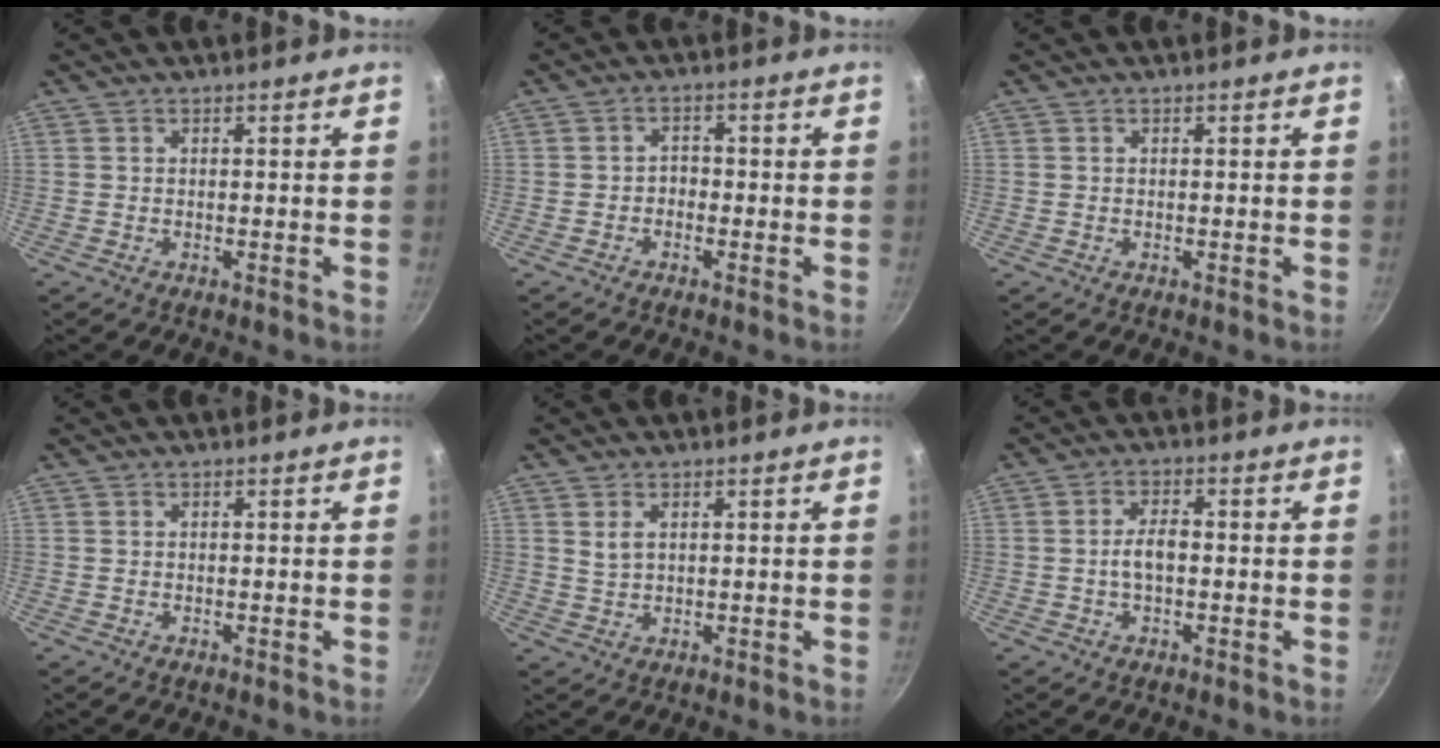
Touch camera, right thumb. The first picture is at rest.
{"total": 2.1, "force": [-0.9, 1.6, 0.9], "torque": [0.003, 0.013, -0.022]}
{"total": 0.0}
{"total": 0.0}
{"total": 2.4, "force": [1.0, 1.3, 1.7], "torque": [-0.033, -0.003, 0.025]}
{"total": 4.0, "force": [-0.4, 2.1, 3.4], "torque": [-0.067, 0.013, -0.010]}